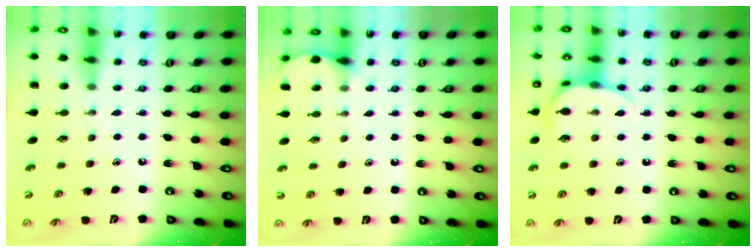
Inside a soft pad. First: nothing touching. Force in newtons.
{"total": 5.0, "press": 4.9, "slide": 0.5}
{"total": 9.7, "press": 9.7, "slide": 0.9}